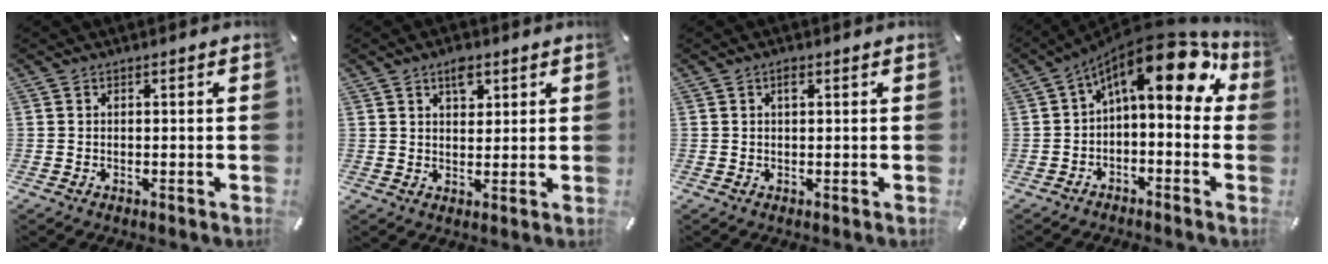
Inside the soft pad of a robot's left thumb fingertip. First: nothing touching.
{"total": 4.5, "force": [2.5, 2.6, 2.6], "torque": [-0.026, -0.008, 0.038]}
{"total": 1.4, "force": [0.5, 0.5, 1.2], "torque": [-0.025, 0.004, 0.007]}
{"total": 16.2, "force": [6.5, 7.2, 13.0], "torque": [-0.186, -0.045, 0.105]}